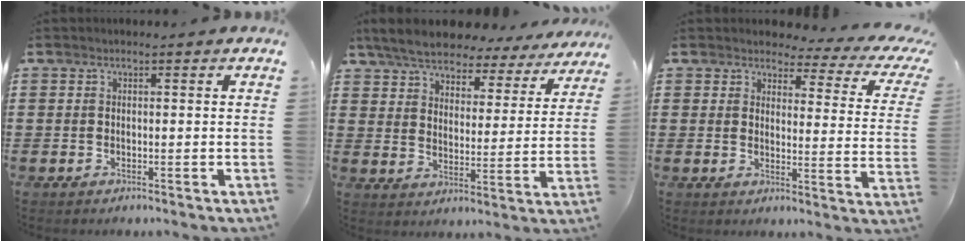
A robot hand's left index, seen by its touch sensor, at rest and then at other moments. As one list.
[{"total": 6.6, "force": [6.2, 1.3, 1.7], "torque": [-0.065, -0.032, 0.109]}, {"total": 3.7, "force": [3.0, 1.1, 1.9], "torque": [-0.048, -0.020, 0.047]}]